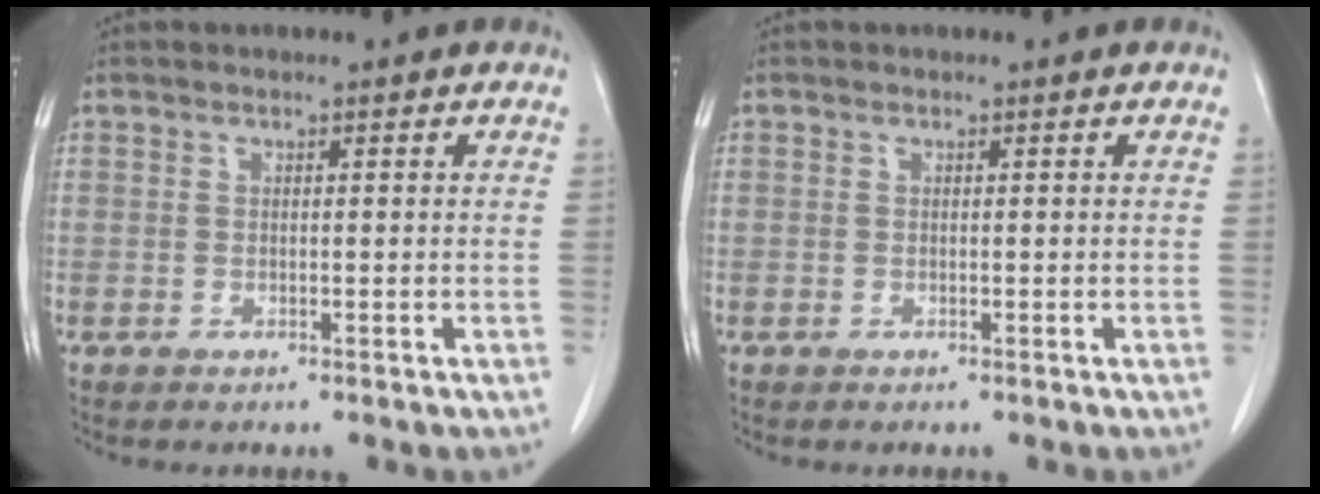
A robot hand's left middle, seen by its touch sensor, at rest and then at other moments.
{"total": 0.0}